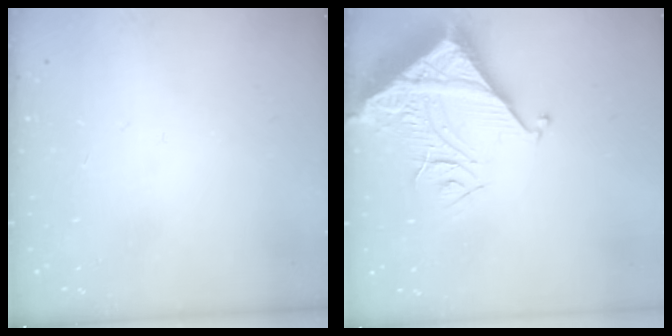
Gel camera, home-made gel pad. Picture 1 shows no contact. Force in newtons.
{"total": 9.4, "press": 9.3, "slide": 1.0}